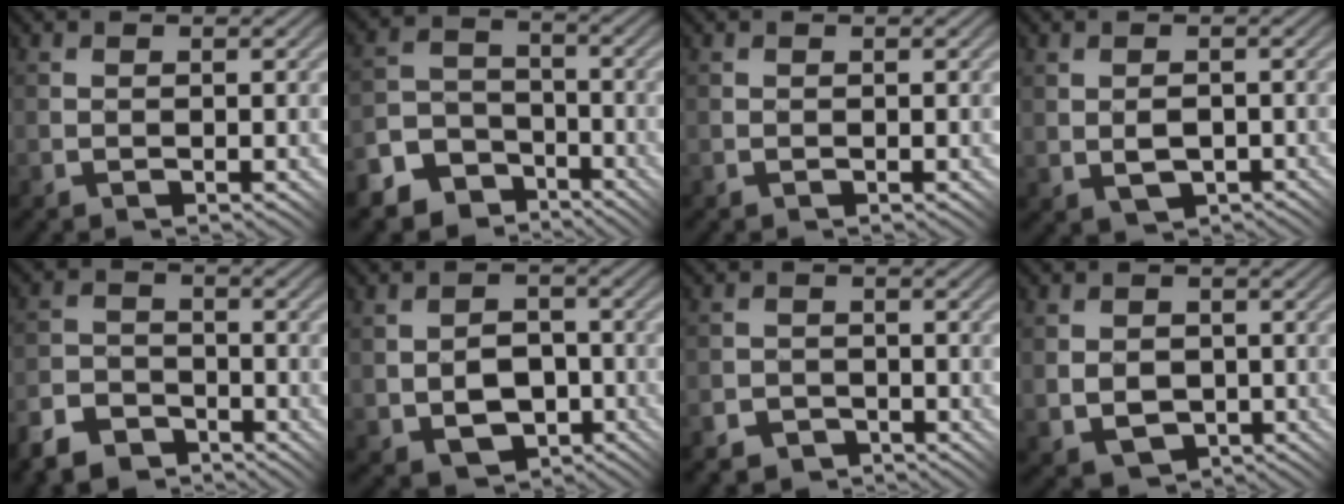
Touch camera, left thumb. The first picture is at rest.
{"total": 9.0, "force": [-6.3, 6.0, 2.4], "torque": [-0.068, -0.012, -0.113]}
{"total": 0.0}
{"total": 2.9, "force": [-0.4, 1.7, 2.3], "torque": [-0.046, -0.002, -0.005]}
{"total": 6.2, "force": [-5.0, 3.1, 1.8], "torque": [-0.042, -0.003, -0.107]}
{"total": 6.7, "force": [-1.6, 4.8, 4.4], "torque": [-0.102, -0.014, -0.029]}
{"total": 3.4, "force": [-2.7, 2.1, 0.3], "torque": [0.001, 0.005, -0.049]}
{"total": 5.1, "force": [-0.9, 4.1, 2.9], "torque": [-0.064, -0.012, -0.020]}